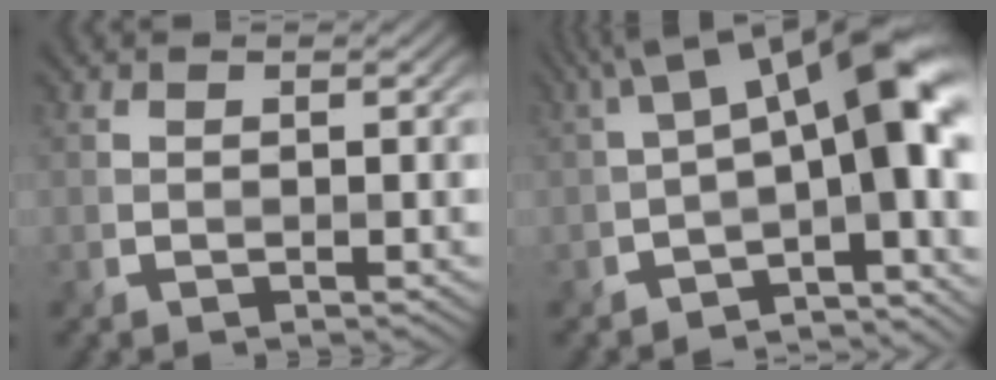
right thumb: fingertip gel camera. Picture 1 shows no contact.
{"total": 14.3, "force": [-0.3, 5.7, 13.1], "torque": [-0.175, 0.011, 0.000]}